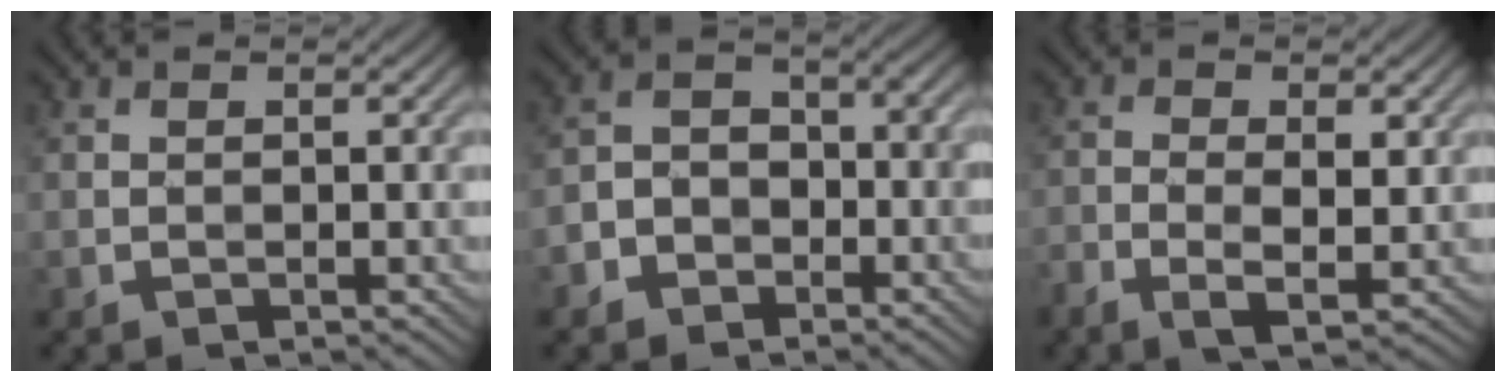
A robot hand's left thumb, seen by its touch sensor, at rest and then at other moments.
{"total": 4.7, "force": [-2.9, 3.2, 1.7], "torque": [-0.026, 0.001, -0.063]}
{"total": 4.5, "force": [-0.8, 1.9, 4.0], "torque": [-0.084, -0.009, -0.013]}